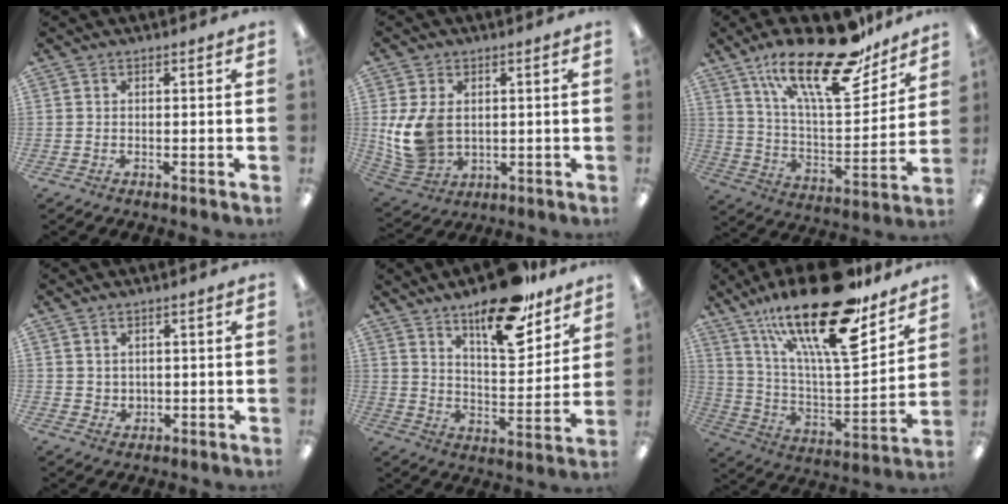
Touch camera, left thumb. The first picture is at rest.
{"total": 11.4, "force": [0.8, 8.4, 7.6], "torque": [-0.175, 0.004, 0.021]}
{"total": 26.7, "force": [17.7, 9.6, 17.5], "torque": [-0.275, -0.103, 0.298]}
{"total": 2.7, "force": [1.9, 1.9, 0.1], "torque": [0.001, -0.010, 0.034]}
{"total": 19.1, "force": [13.8, 7.2, 11.0], "torque": [-0.155, -0.086, 0.228]}
{"total": 27.5, "force": [18.2, 8.4, 18.7], "torque": [-0.308, -0.120, 0.301]}